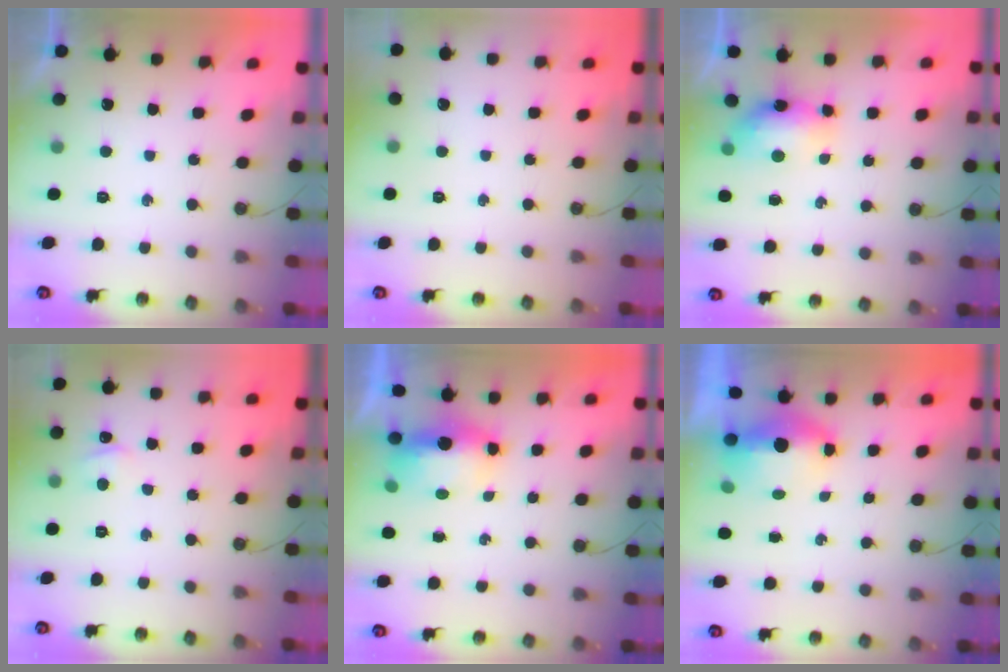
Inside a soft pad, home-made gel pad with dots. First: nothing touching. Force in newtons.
{"total": 0.0}
{"total": 7.1, "press": 7.1, "slide": 0.7}
{"total": 1.6, "press": 1.5, "slide": 0.2}
{"total": 8.3, "press": 7.1, "slide": 4.2}
{"total": 6.0, "press": 5.8, "slide": 1.2}